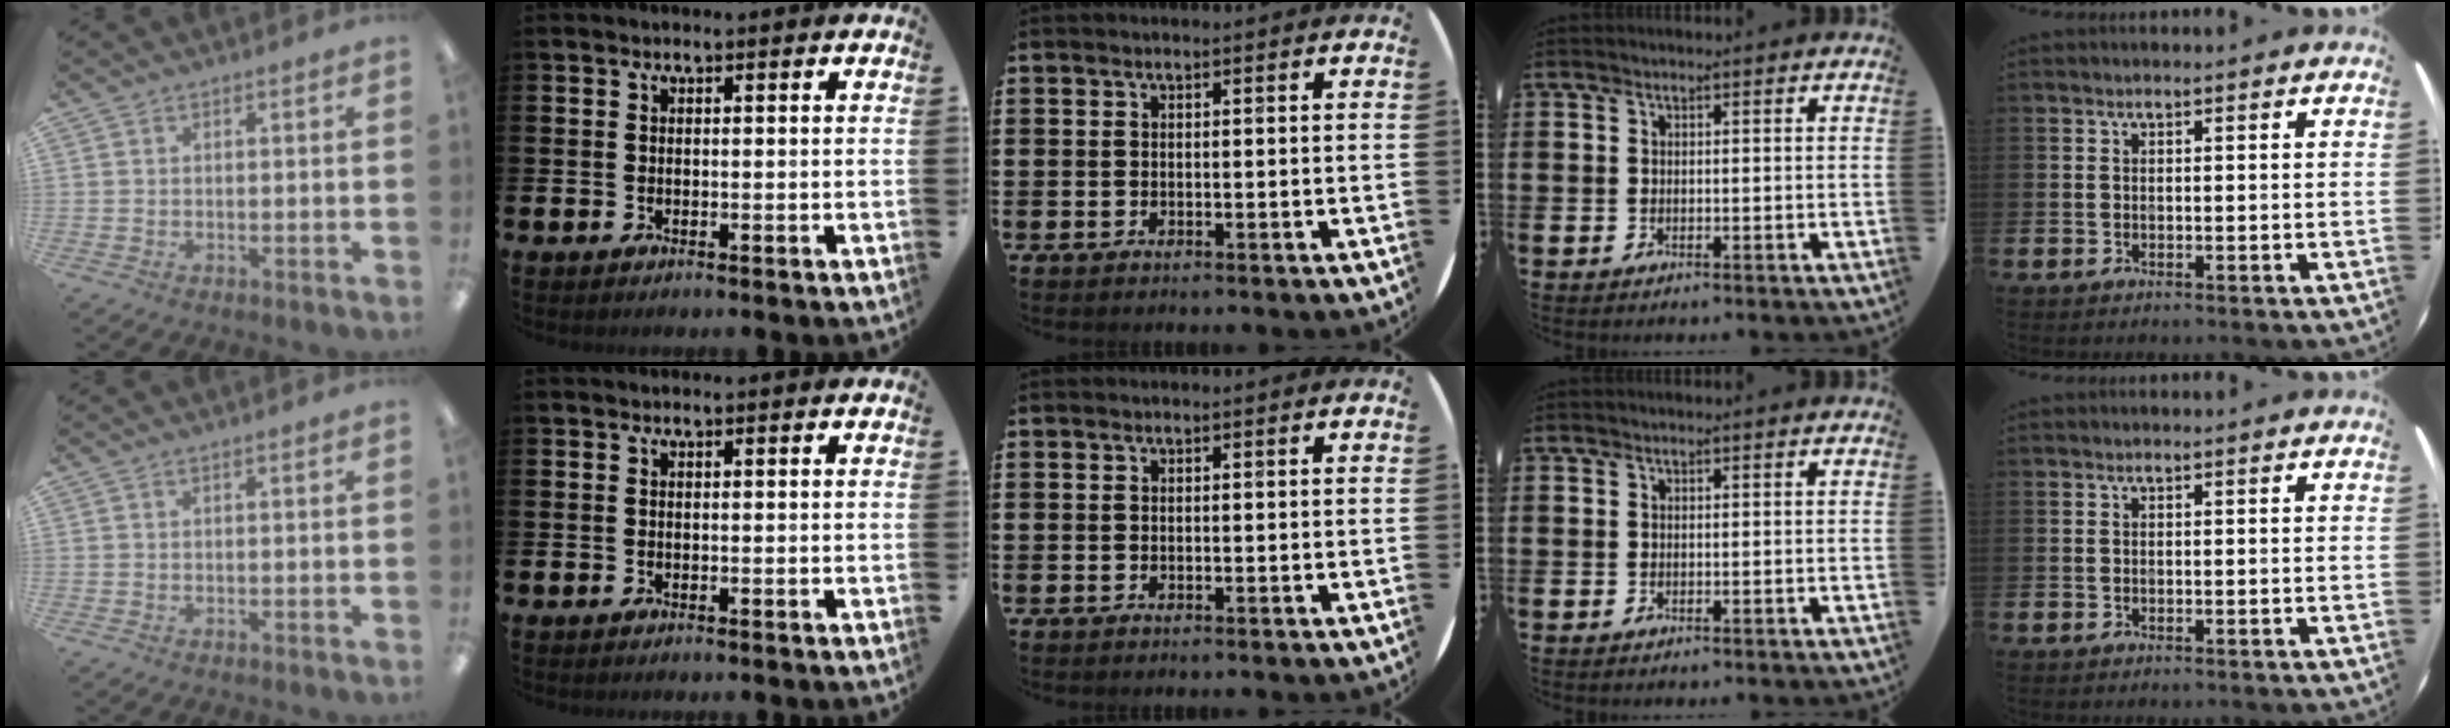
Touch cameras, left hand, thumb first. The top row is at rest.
{}